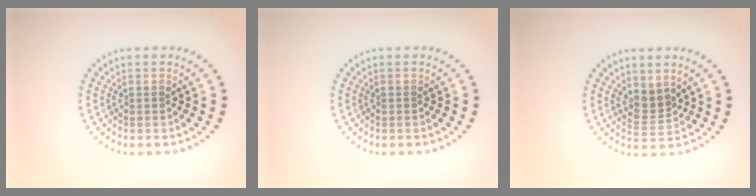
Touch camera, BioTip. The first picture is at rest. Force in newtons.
{"total": 0.0}
{"total": 2.2, "press": 1.6, "slide": 1.5}